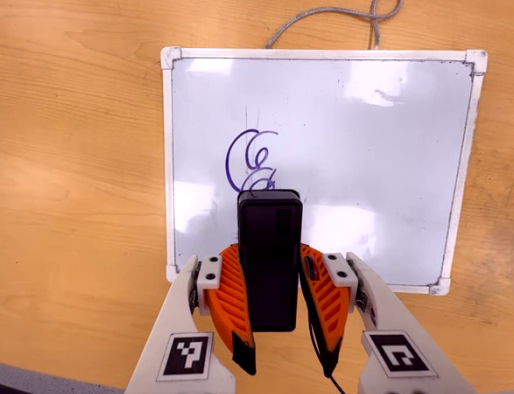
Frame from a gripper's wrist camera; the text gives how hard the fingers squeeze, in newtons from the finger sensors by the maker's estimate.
{"total": 7.2, "left": 5.6, "right": 8.8}